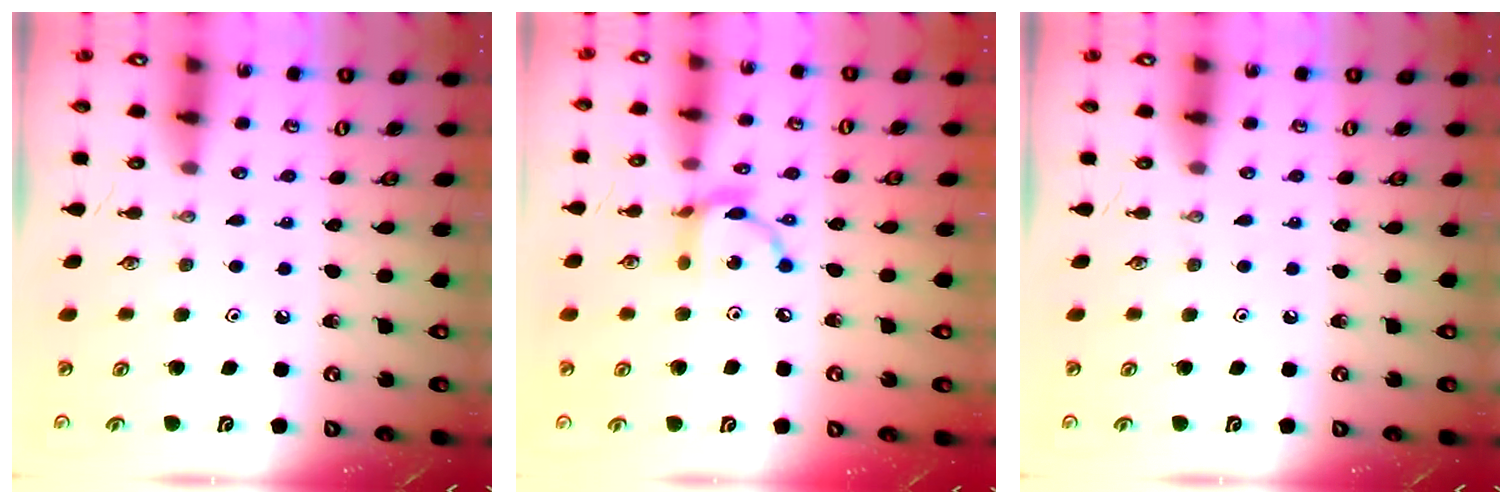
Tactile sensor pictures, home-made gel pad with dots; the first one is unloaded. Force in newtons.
{"total": 10.0, "press": 10.0, "slide": 0.6}
{"total": 0.0}